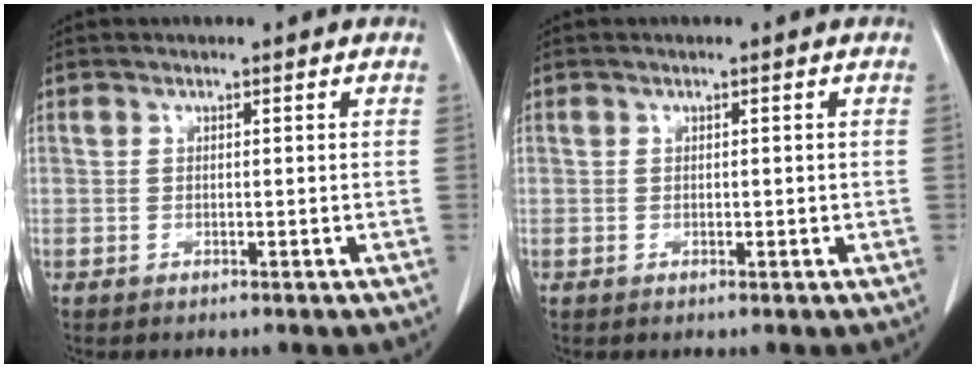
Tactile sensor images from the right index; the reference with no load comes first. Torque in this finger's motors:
{"motor_torque": [-0.34, 0.51, -0.07, 0.02]}